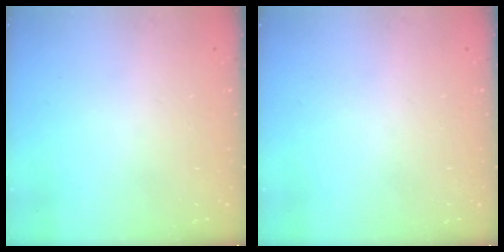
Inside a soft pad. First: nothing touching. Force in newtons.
{"total": 0.0}